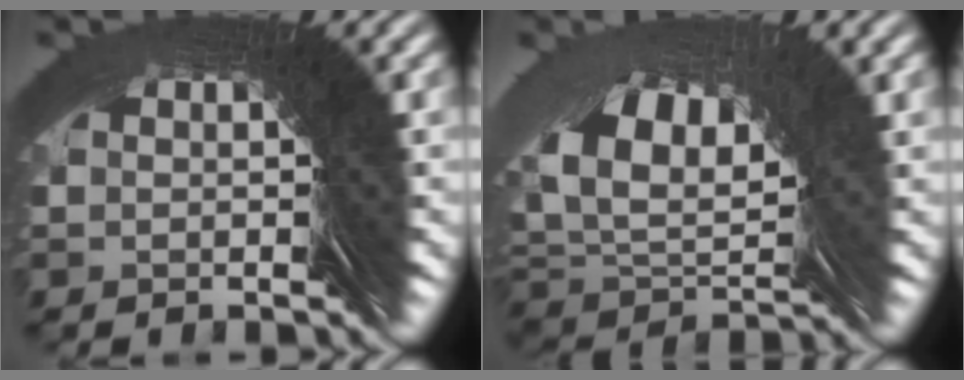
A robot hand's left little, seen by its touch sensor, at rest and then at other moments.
{"total": 5.0, "force": [2.0, 2.6, 3.8], "torque": [-0.070, 0.010, 0.025]}